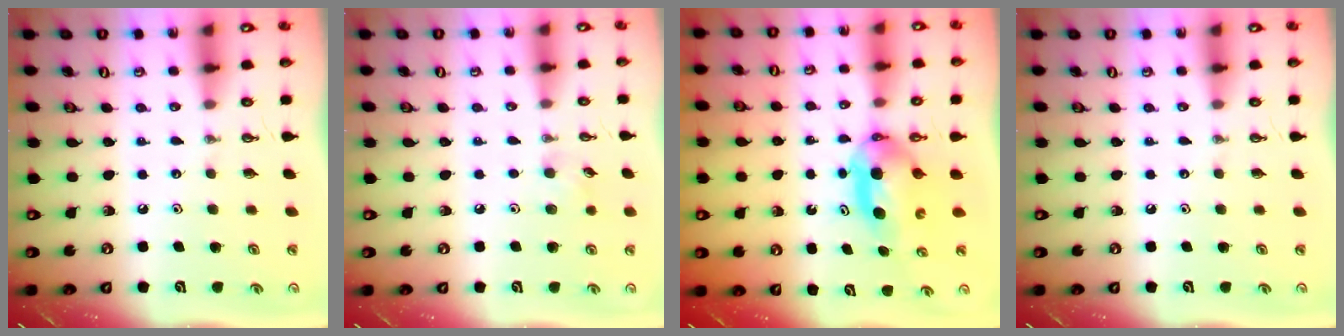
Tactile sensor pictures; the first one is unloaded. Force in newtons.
{"total": 5.4, "press": 5.2, "slide": 1.4}
{"total": 6.4, "press": 5.7, "slide": 2.9}
{"total": 0.0}